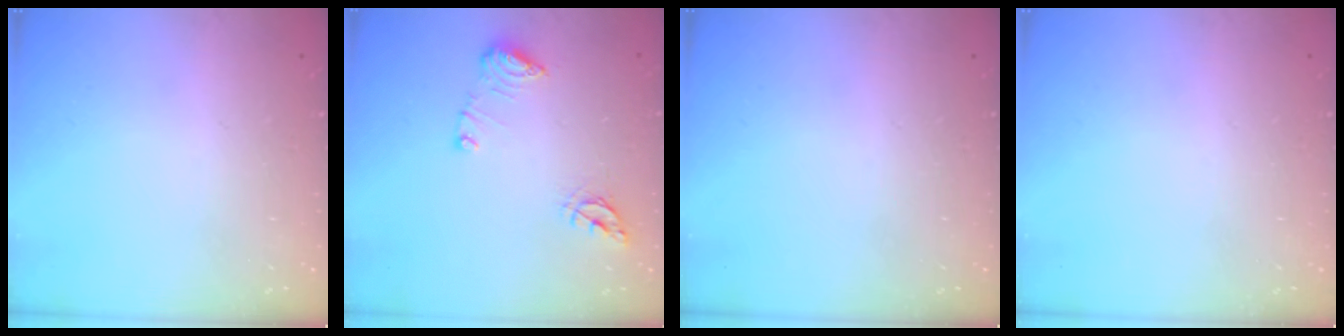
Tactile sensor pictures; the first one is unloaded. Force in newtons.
{"total": 10.0, "press": 9.9, "slide": 1.0}
{"total": 0.0}
{"total": 0.0}